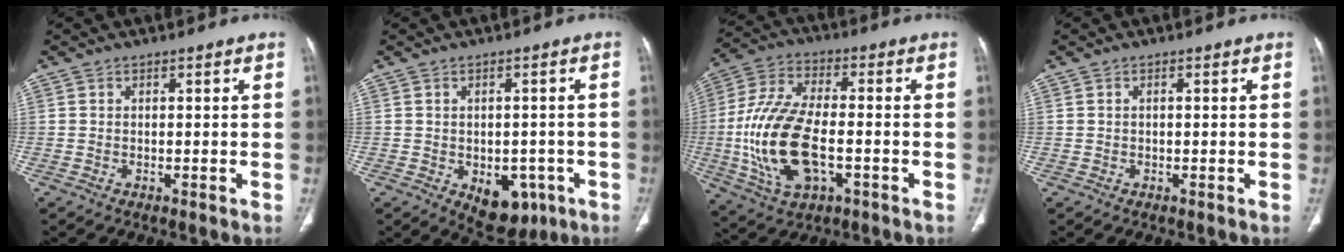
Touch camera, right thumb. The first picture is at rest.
{"total": 8.9, "force": [-3.4, 5.7, 5.9], "torque": [-0.046, 0.013, -0.030]}
{"total": 18.4, "force": [-3.5, 9.3, 15.5], "torque": [-0.320, 0.017, -0.057]}
{"total": 0.0}